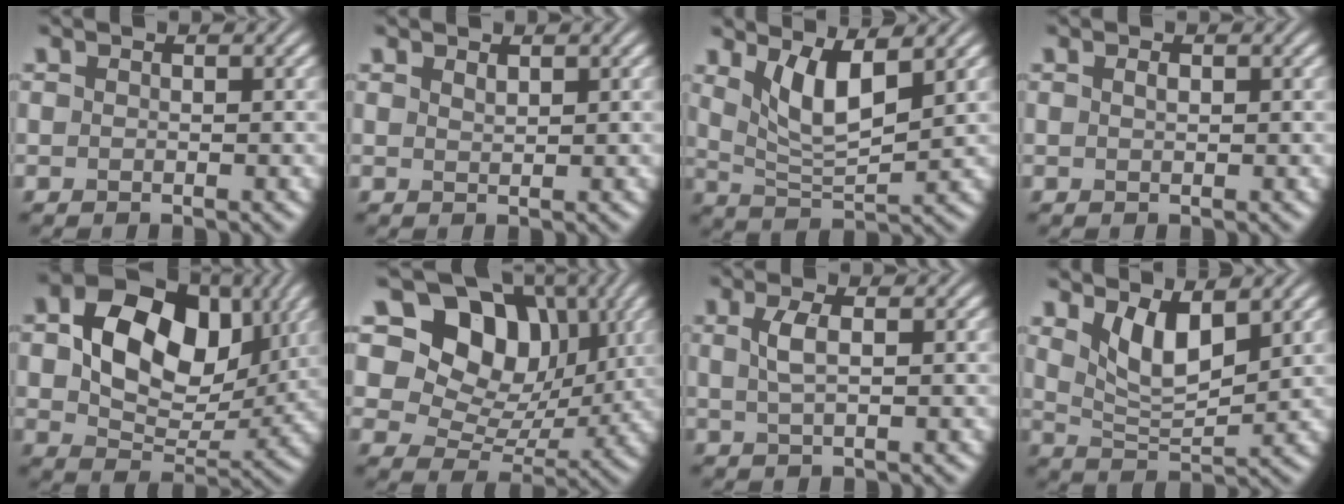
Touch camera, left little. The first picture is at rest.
{"total": 0.8, "force": [0.7, 0.1, 0.3], "torque": [-0.006, 0.000, 0.015]}
{"total": 4.9, "force": [2.4, 1.5, 4.0], "torque": [-0.083, -0.011, 0.050]}
{"total": 0.6, "force": [0.2, 0.2, 0.5], "torque": [-0.011, 0.003, 0.004]}
{"total": 11.0, "force": [2.6, 7.4, 7.7], "torque": [-0.129, -0.001, 0.038]}
{"total": 11.2, "force": [4.8, 7.9, 6.3], "torque": [-0.102, 0.004, 0.068]}
{"total": 2.1, "force": [0.5, 0.6, 1.9], "torque": [-0.043, 0.003, 0.011]}
{"total": 4.7, "force": [2.4, 1.8, 3.6], "torque": [-0.078, -0.012, 0.048]}